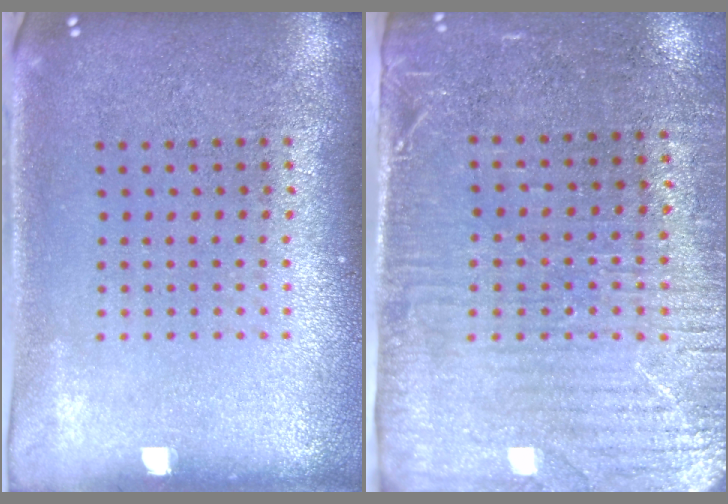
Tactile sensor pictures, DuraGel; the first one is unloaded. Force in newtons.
{"total": 3.4, "press": 2.9, "slide": 1.7}